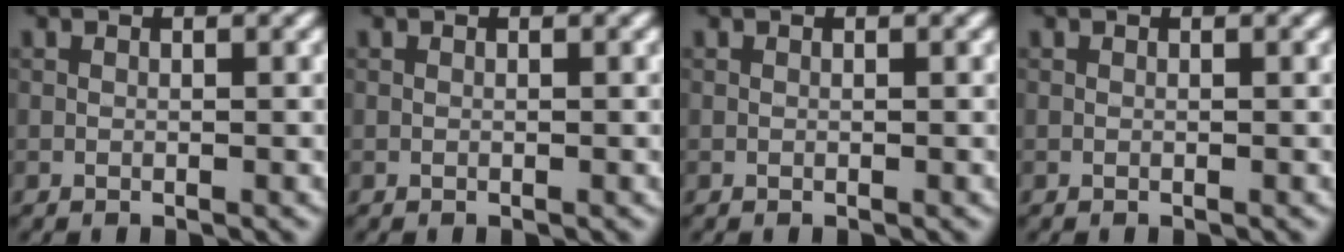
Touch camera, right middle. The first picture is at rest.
{"total": 0.0}
{"total": 0.0}
{"total": 0.0}